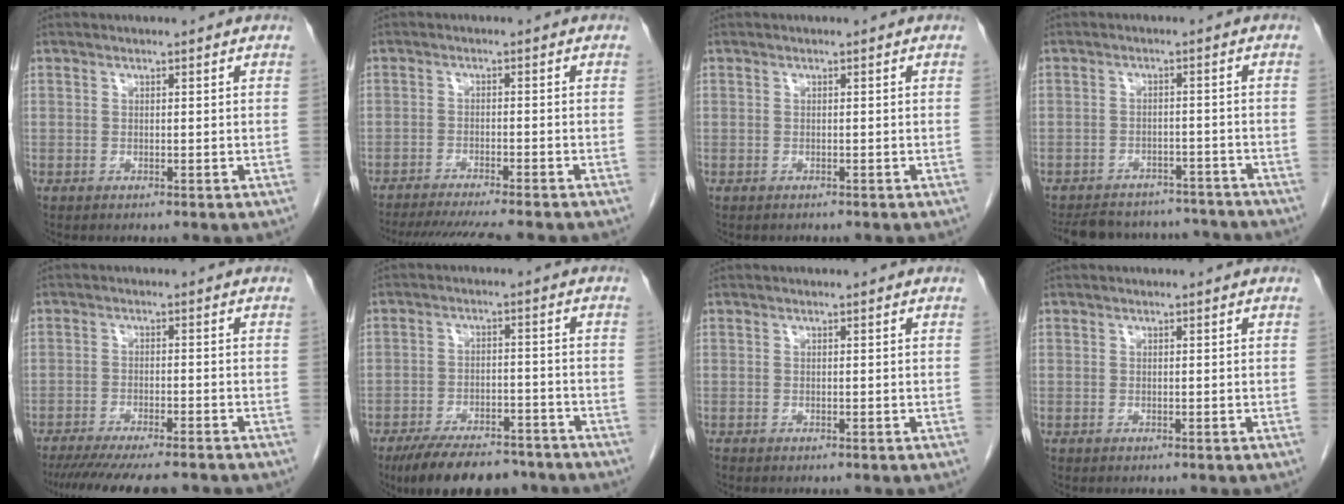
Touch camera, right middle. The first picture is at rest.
{"total": 13.0, "force": [-11.5, 0.3, 6.0], "torque": [-0.083, -0.025, -0.164]}
{"total": 0.6, "force": [-0.5, 0.3, 0.0], "torque": [-0.010, 0.002, -0.009]}
{"total": 14.8, "force": [-13.6, 4.8, 3.6], "torque": [-0.077, 0.008, -0.175]}
{"total": 13.9, "force": [-12.0, 1.9, 6.8], "torque": [-0.109, -0.032, -0.172]}
{"total": 13.0, "force": [-10.6, 4.6, 5.9], "torque": [-0.081, 0.000, -0.161]}
{"total": 0.0}
{"total": 0.0}